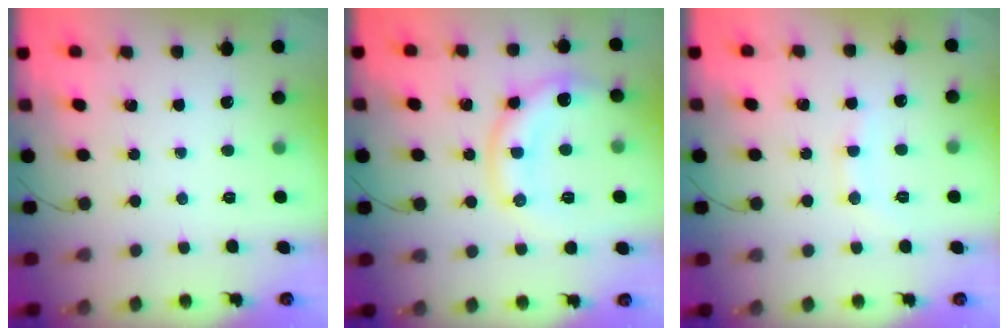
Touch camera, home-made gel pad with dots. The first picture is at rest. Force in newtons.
{"total": 11.2, "press": 11.2, "slide": 0.1}
{"total": 6.4, "press": 6.1, "slide": 1.8}